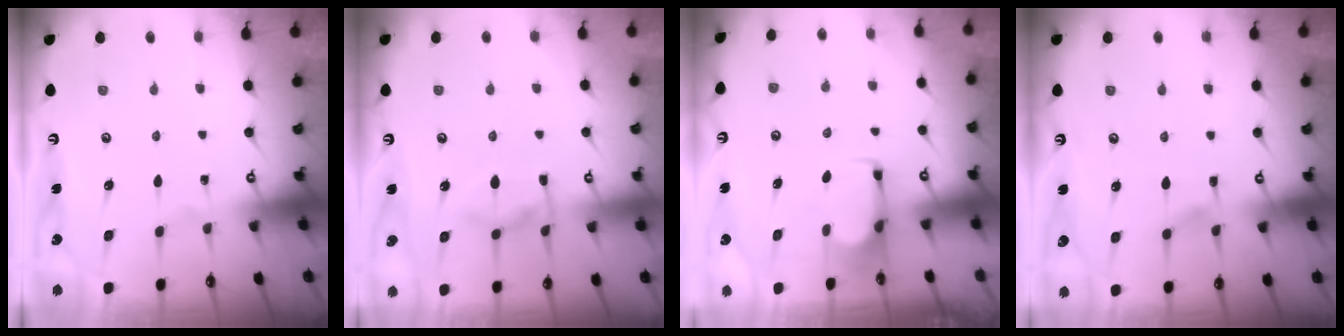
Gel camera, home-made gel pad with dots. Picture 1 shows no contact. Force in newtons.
{"total": 9.0, "press": 9.0, "slide": 1.2}
{"total": 3.0, "press": 2.9, "slide": 0.5}
{"total": 3.7, "press": 3.7, "slide": 0.4}